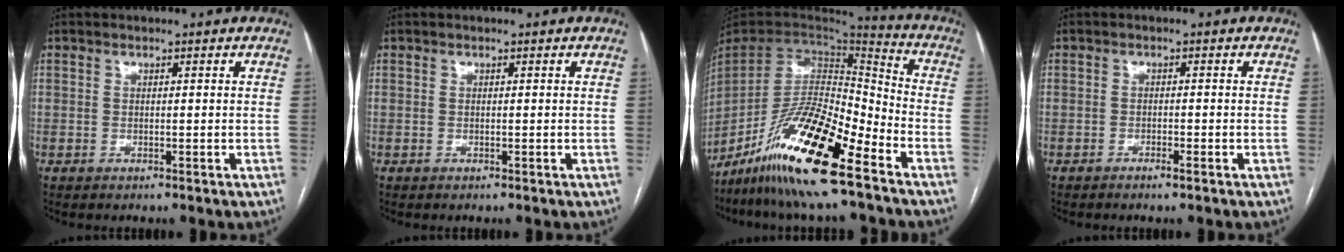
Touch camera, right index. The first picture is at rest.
{"total": 0.0}
{"total": 18.7, "force": [-12.1, 2.6, 14.1], "torque": [-0.290, -0.020, -0.224]}
{"total": 1.3, "force": [-0.9, 0.0, 0.9], "torque": [-0.018, 0.000, -0.016]}